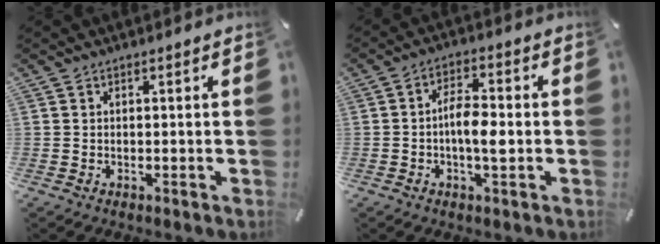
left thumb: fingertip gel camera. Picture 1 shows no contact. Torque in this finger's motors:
{"motor_torque": [0.13, 1.22, 0.97, 0.19, 0.05]}